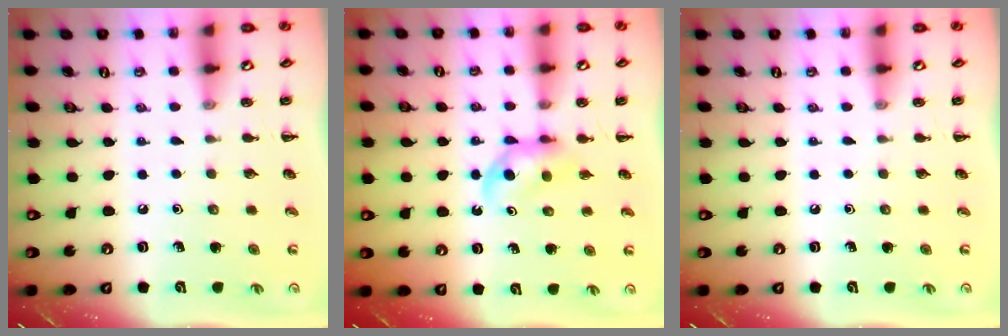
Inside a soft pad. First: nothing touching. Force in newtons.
{"total": 4.0, "press": 3.8, "slide": 1.1}
{"total": 0.0}